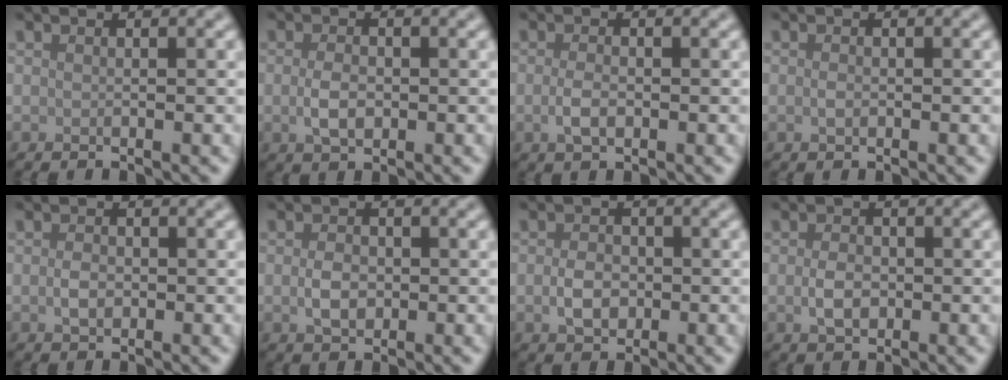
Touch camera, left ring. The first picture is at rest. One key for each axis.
{"total": 2.2, "fx": -0.3, "fy": 1.4, "fz": 1.7, "tx": -0.038, "ty": -0.001, "tz": -0.005}
{"total": 1.7, "fx": -0.4, "fy": 0.9, "fz": 1.4, "tx": -0.031, "ty": -0.001, "tz": -0.008}
{"total": 0.6, "fx": -0.1, "fy": 0.4, "fz": 0.5, "tx": -0.012, "ty": 0.000, "tz": -0.002}
{"total": 1.5, "fx": -0.2, "fy": 1.0, "fz": 1.1, "tx": -0.022, "ty": 0.000, "tz": -0.005}
{"total": 2.2, "fx": -0.2, "fy": 1.5, "fz": 1.6, "tx": -0.032, "ty": -0.001, "tz": -0.005}
{"total": 2.4, "fx": -0.4, "fy": 1.8, "fz": 1.6, "tx": -0.031, "ty": -0.001, "tz": -0.013}
{"total": 2.1, "fx": -0.3, "fy": 1.4, "fz": 1.5, "tx": -0.033, "ty": 0.000, "tz": -0.006}